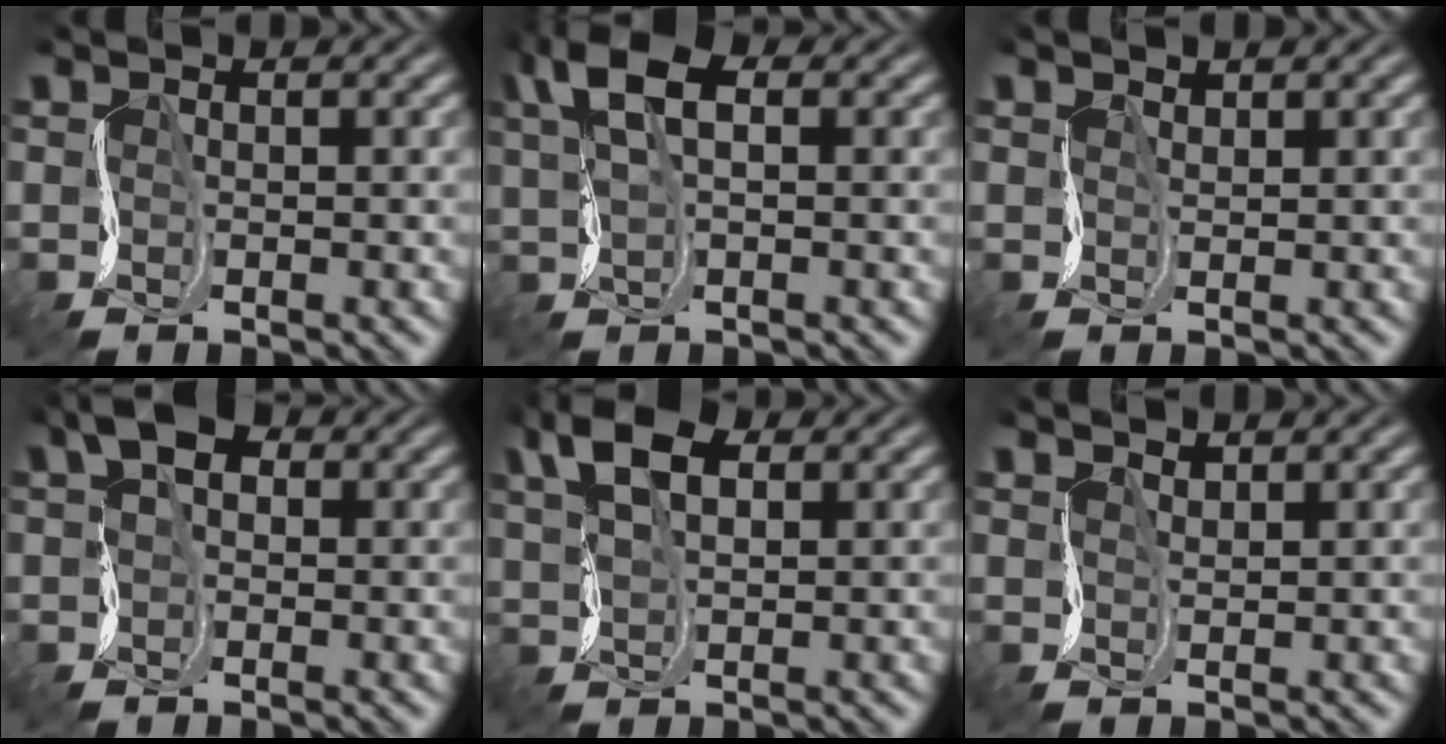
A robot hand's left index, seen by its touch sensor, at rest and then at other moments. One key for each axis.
{"total": 5.8, "fx": 1.4, "fy": 3.1, "fz": 4.8, "tx": -0.111, "ty": 0.013, "tz": 0.017}
{"total": 1.1, "fx": 0.8, "fy": 0.5, "fz": 0.6, "tx": -0.014, "ty": -0.004, "tz": 0.017}
{"total": 4.5, "fx": 0.9, "fy": 3.0, "fz": 3.2, "tx": -0.065, "ty": 0.013, "tz": -0.001}
{"total": 5.6, "fx": 2.0, "fy": 3.2, "fz": 4.2, "tx": -0.107, "ty": 0.011, "tz": 0.029}
{"total": 1.4, "fx": 1.0, "fy": 0.6, "fz": 0.8, "tx": -0.020, "ty": -0.001, "tz": 0.017}